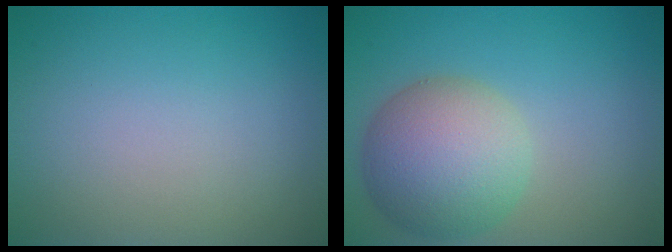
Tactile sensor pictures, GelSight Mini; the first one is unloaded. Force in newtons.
{"total": 7.3, "press": 7.3, "slide": 0.7}